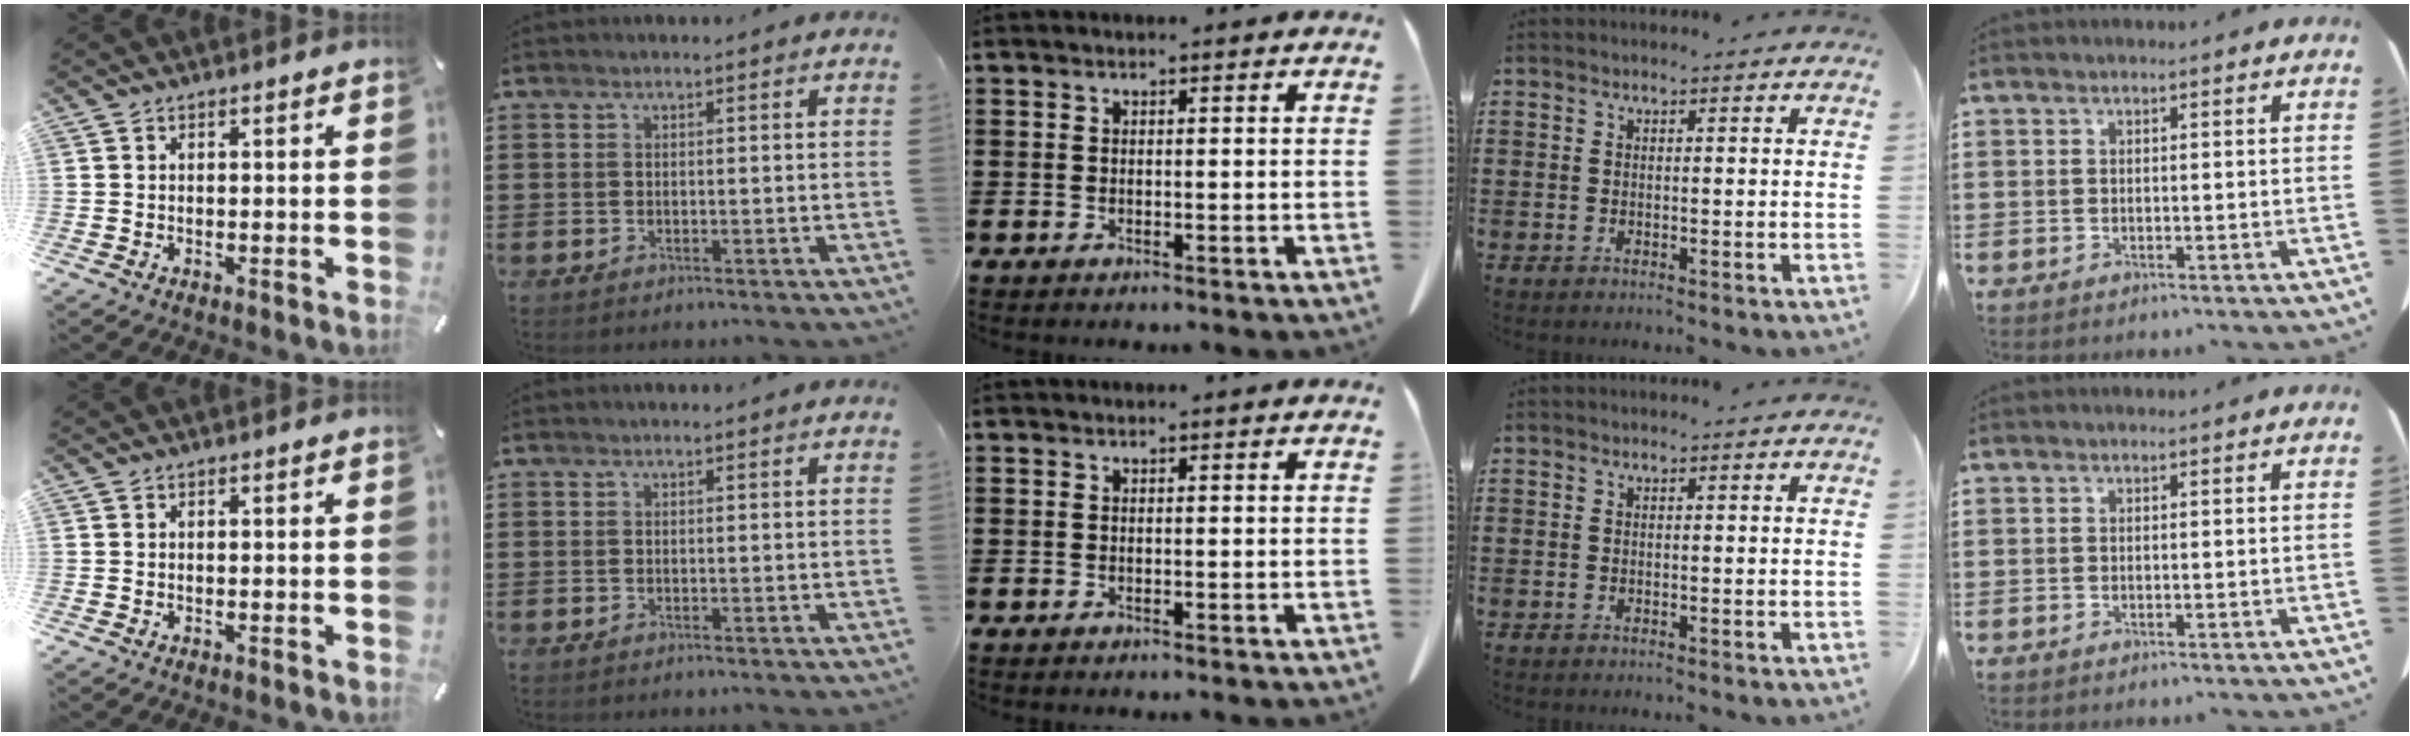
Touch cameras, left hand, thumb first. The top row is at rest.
{}